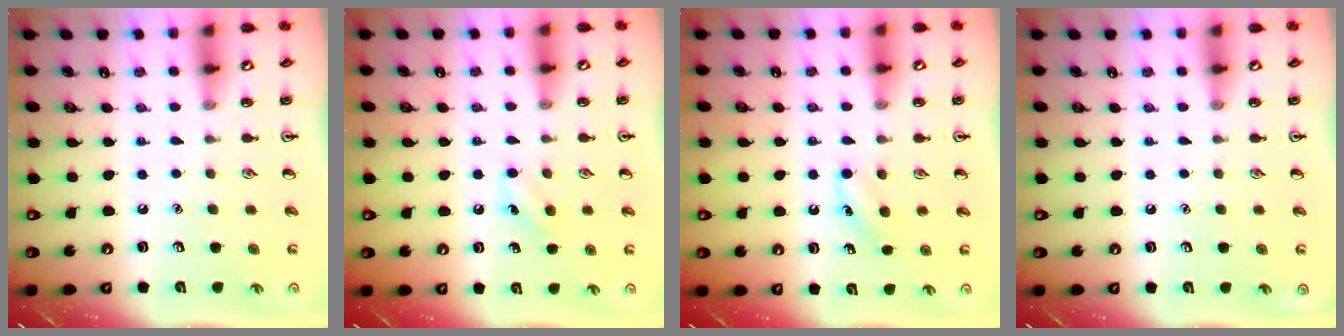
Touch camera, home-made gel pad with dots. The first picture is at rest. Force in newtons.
{"total": 5.8, "press": 5.5, "slide": 1.9}
{"total": 3.9, "press": 3.7, "slide": 1.3}
{"total": 0.0}